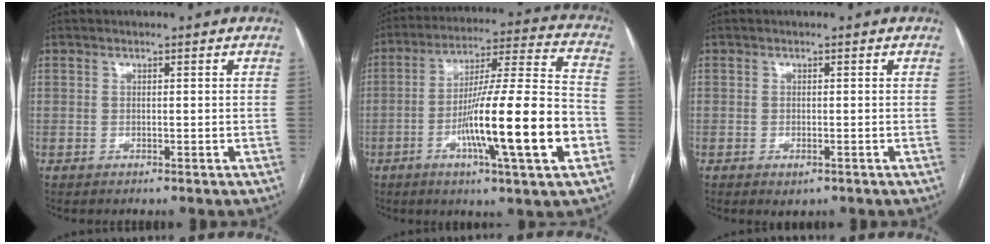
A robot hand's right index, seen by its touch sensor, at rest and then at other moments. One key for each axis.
{"total": 19.3, "fx": -5.9, "fy": 0.5, "fz": 18.4, "tx": -0.294, "ty": -0.003, "tz": -0.093}
{"total": 1.5, "fx": -0.8, "fy": 0.7, "fz": 1.0, "tx": -0.012, "ty": -0.002, "tz": -0.004}